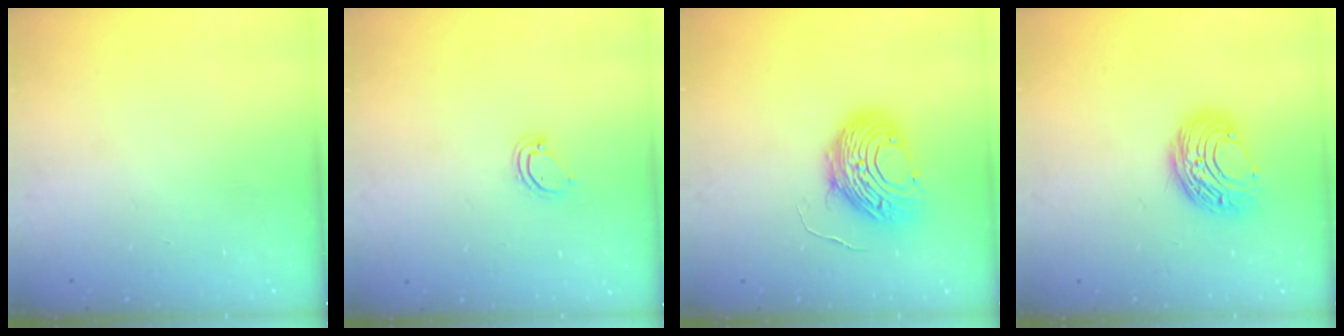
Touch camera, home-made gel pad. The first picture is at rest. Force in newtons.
{"total": 3.6, "press": 3.5, "slide": 0.4}
{"total": 11.0, "press": 11.0, "slide": 1.0}
{"total": 9.0, "press": 9.0, "slide": 0.2}